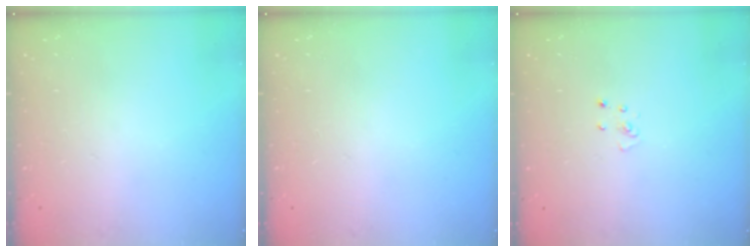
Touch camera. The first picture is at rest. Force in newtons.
{"total": 0.0}
{"total": 2.5, "press": 2.5, "slide": 0.3}